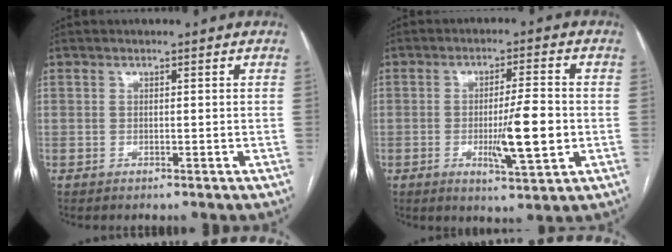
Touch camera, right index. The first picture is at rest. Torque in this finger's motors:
{"motor_torque": [1.96, 0.18, 0.78, 0.20]}